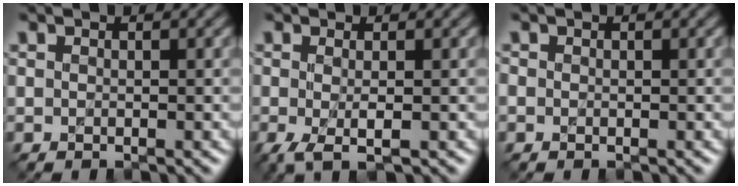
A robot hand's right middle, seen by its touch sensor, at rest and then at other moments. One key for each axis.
{"total": 2.9, "fx": -0.9, "fy": 0.7, "fz": 2.6, "tx": -0.055, "ty": -0.005, "tz": -0.018}
{"total": 0.0}